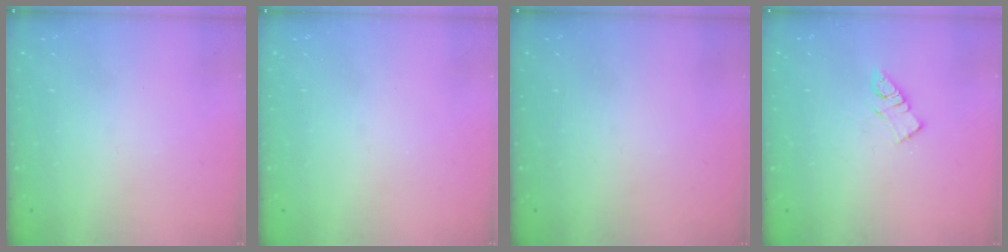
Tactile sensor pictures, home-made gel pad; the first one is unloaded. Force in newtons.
{"total": 0.0}
{"total": 0.0}
{"total": 7.5, "press": 7.4, "slide": 0.4}